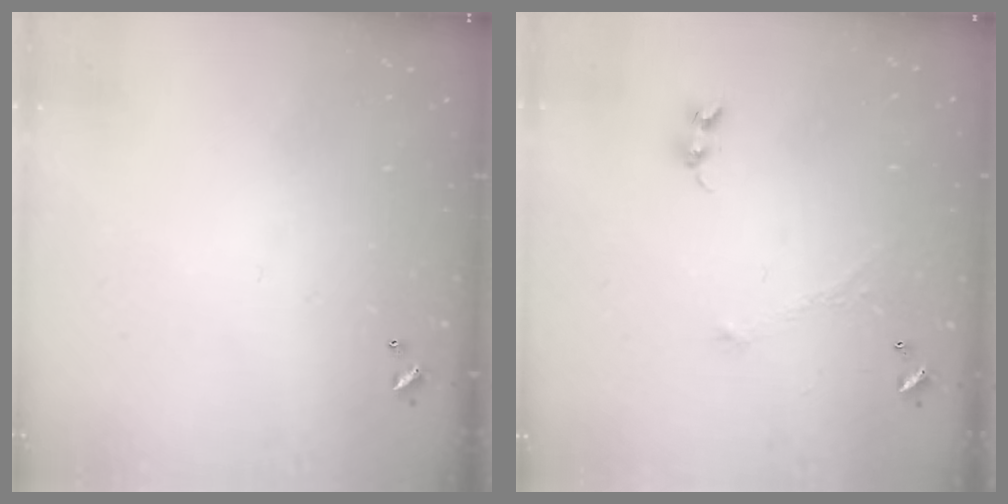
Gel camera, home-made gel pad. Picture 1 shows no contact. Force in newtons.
{"total": 1.2, "press": 1.2, "slide": 0.1}